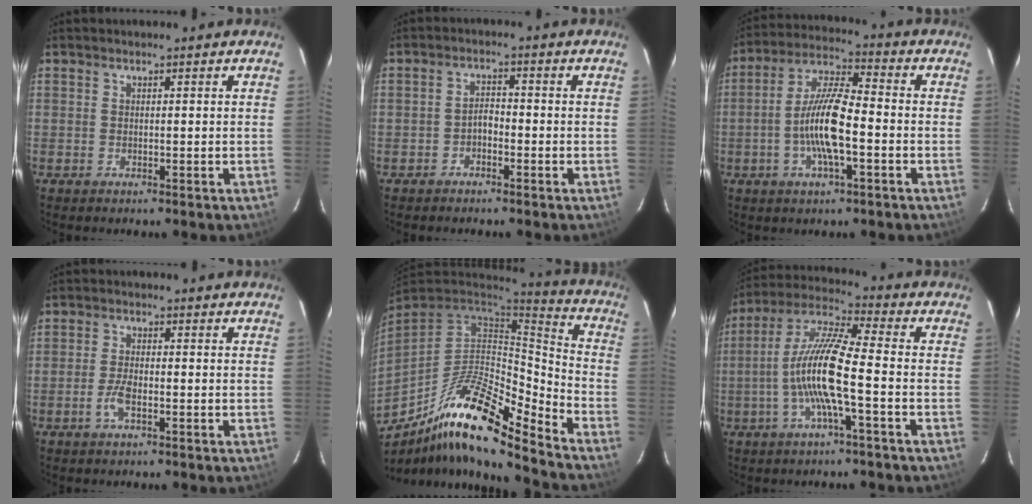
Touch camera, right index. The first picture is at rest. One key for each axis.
{"total": 2.7, "fx": -1.7, "fy": 1.5, "fz": 1.5, "tx": -0.029, "ty": 0.010, "tz": -0.029}
{"total": 12.1, "fx": -3.2, "fy": 3.1, "fz": 11.2, "tx": -0.229, "ty": 0.006, "tz": -0.063}
{"total": 3.9, "fx": -1.7, "fy": 1.4, "fz": 3.3, "tx": -0.071, "ty": 0.001, "tz": -0.033}
{"total": 21.6, "fx": -14.8, "fy": 4.5, "fz": 15.0, "tx": -0.270, "ty": -0.016, "tz": -0.266}
{"total": 13.2, "fx": -3.3, "fy": 1.2, "fz": 12.7, "tx": -0.250, "ty": 0.004, "tz": -0.066}